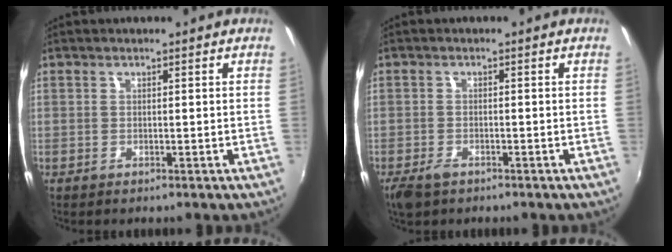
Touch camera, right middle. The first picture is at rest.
{"total": 3.7, "force": [-2.6, 1.8, 1.9], "torque": [-0.048, -0.011, -0.048]}